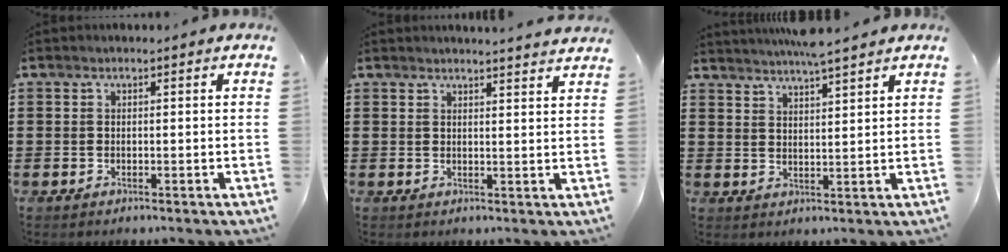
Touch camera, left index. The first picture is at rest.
{"total": 2.4, "force": [2.3, -0.5, 0.2], "torque": [-0.009, -0.008, 0.044]}
{"total": 4.0, "force": [3.8, -0.3, 1.1], "torque": [-0.033, -0.011, 0.069]}